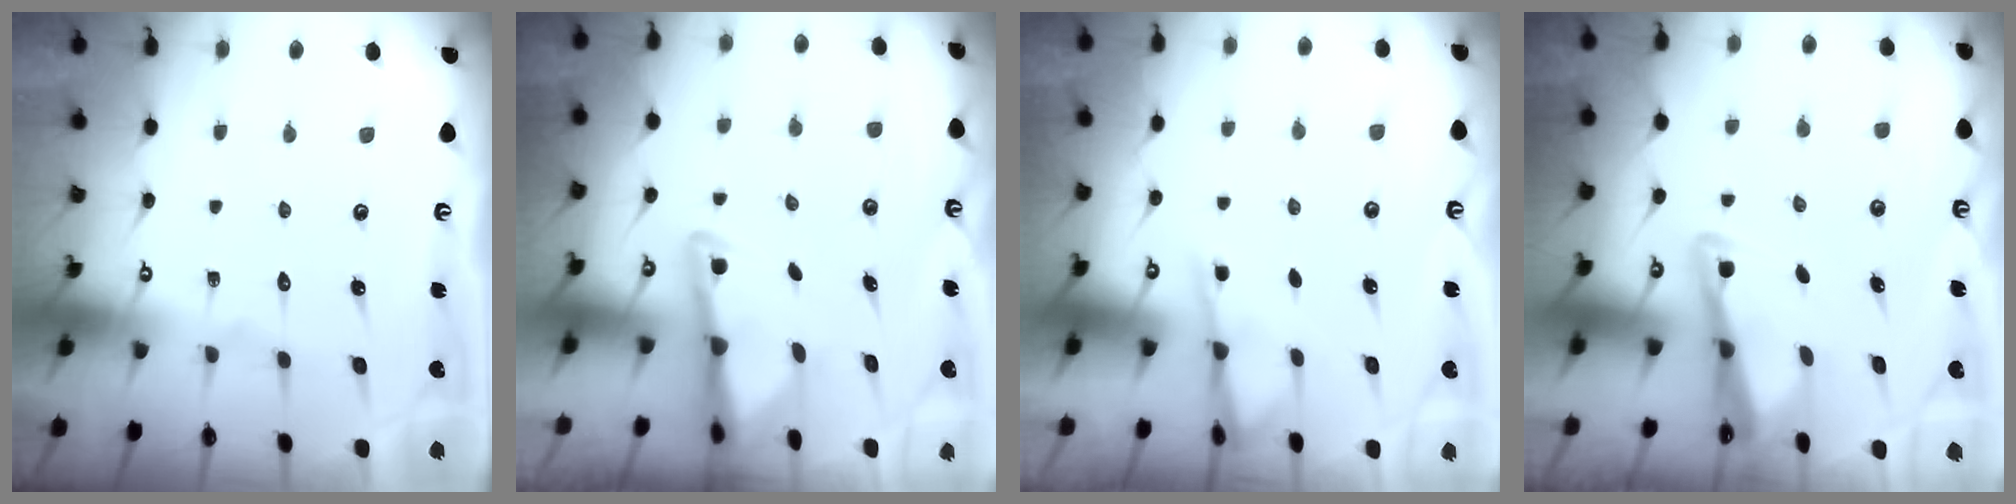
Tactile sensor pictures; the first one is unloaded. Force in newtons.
{"total": 2.8, "press": 2.7, "slide": 0.7}
{"total": 3.0, "press": 3.0, "slide": 0.6}
{"total": 3.0, "press": 3.0, "slide": 0.6}